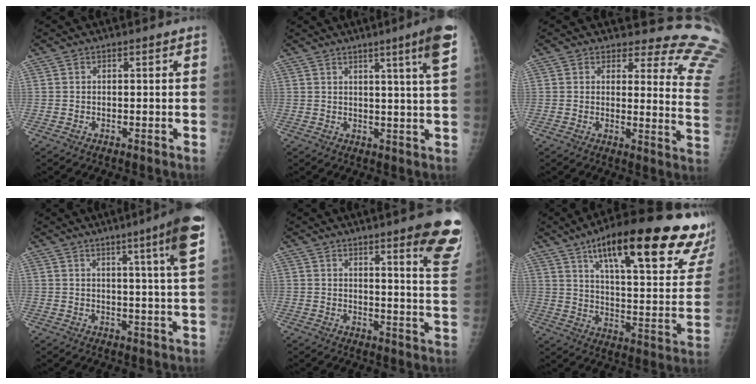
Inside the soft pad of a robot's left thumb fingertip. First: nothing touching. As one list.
[{"total": 7.3, "force": [3.9, -0.9, 6.1], "torque": [-0.086, -0.025, 0.052]}, {"total": 16.4, "force": [15.9, 3.5, 1.7], "torque": [0.038, -0.180, 0.130]}, {"total": 10.5, "force": [4.9, -0.8, 9.3], "torque": [-0.133, -0.019, 0.063]}, {"total": 14.0, "force": [8.8, 1.2, 10.8], "torque": [-0.113, -0.052, 0.100]}, {"total": 31.6, "force": [18.8, 7.4, 24.3], "torque": [-0.287, -0.046, 0.273]}]